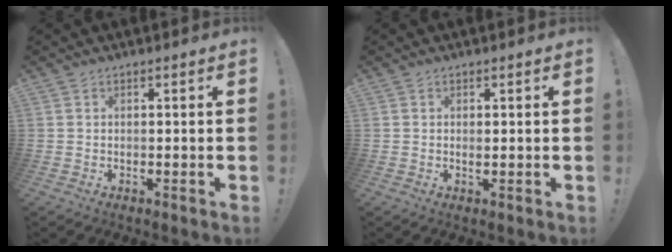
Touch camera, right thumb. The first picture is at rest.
{"total": 0.7, "force": [0.3, 0.3, 0.5], "torque": [-0.009, 0.000, 0.004]}